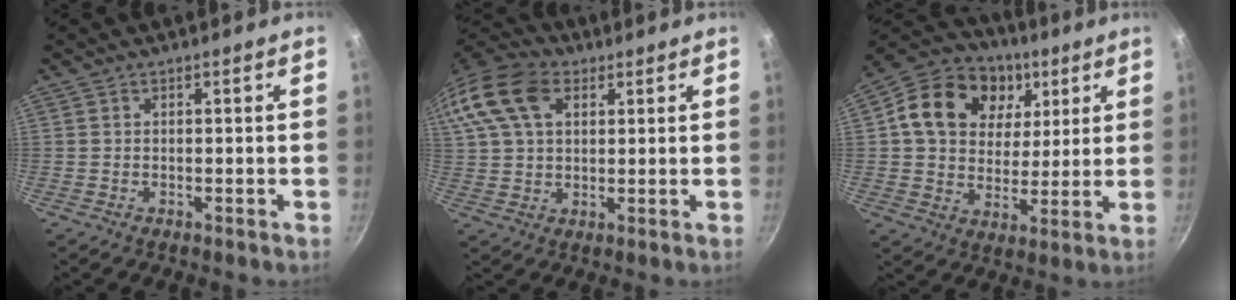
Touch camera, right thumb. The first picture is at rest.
{"total": 19.9, "force": [7.7, 13.4, 12.5], "torque": [-0.284, 0.035, 0.134]}
{"total": 19.7, "force": [6.5, 15.2, 10.7], "torque": [-0.164, 0.000, 0.101]}